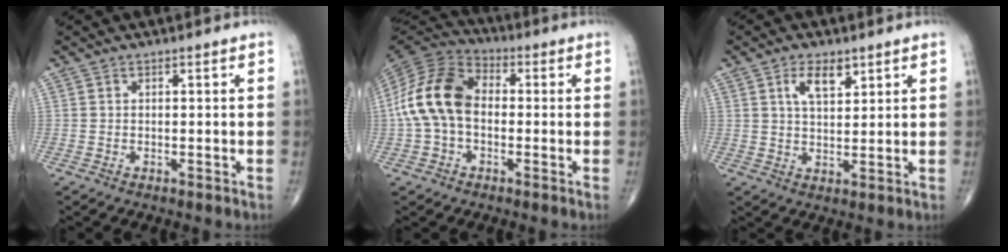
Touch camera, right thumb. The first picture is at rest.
{"total": 13.8, "force": [-0.5, 9.2, 10.2], "torque": [-0.201, 0.035, -0.021]}
{"total": 6.5, "force": [3.1, 3.3, 4.7], "torque": [-0.070, -0.013, 0.055]}